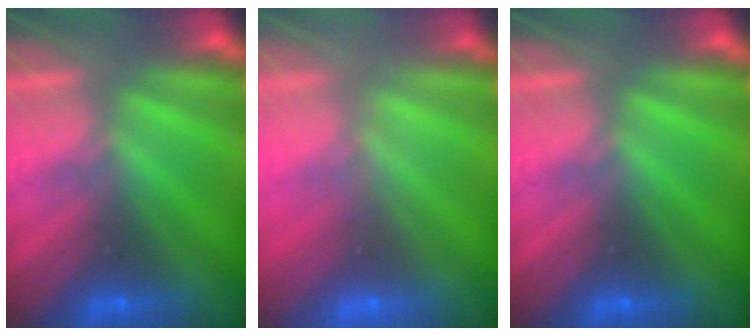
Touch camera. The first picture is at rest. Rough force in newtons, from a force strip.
{"total": 1.6}
{"total": 0.0}